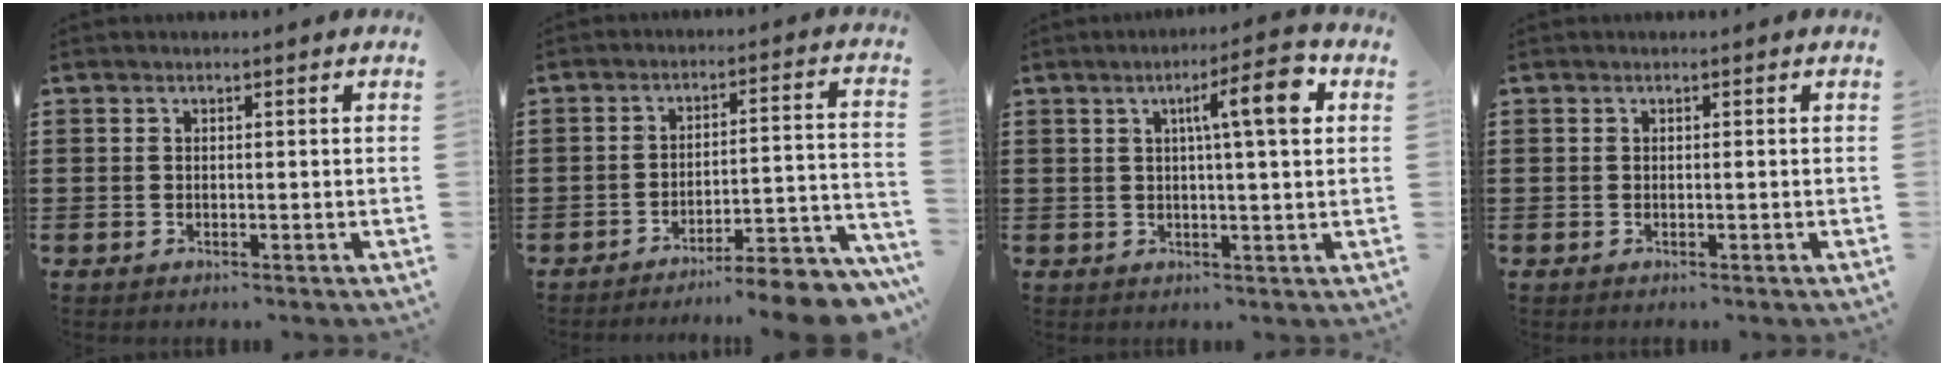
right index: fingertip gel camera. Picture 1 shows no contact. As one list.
[{"total": 6.7, "force": [-6.4, 0.2, 2.1], "torque": [-0.026, -0.001, -0.123]}, {"total": 7.7, "force": [2.4, 1.0, 7.3], "torque": [-0.121, -0.003, 0.029]}, {"total": 0.0}]